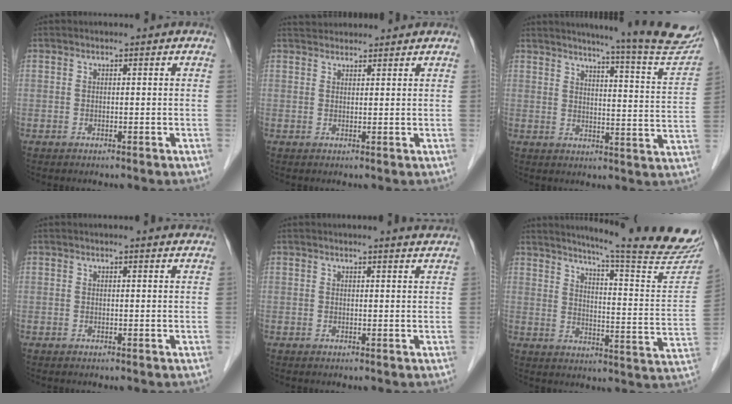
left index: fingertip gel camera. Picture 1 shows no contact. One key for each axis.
{"total": 4.1, "fx": 3.9, "fy": 0.9, "fz": 0.5, "tx": -0.010, "ty": 0.035, "tz": 0.063}
{"total": 19.2, "fx": 17.5, "fy": -0.2, "fz": 8.1, "tx": -0.106, "ty": -0.082, "tz": 0.198}
{"total": 2.5, "fx": 2.4, "fy": 0.0, "fz": 0.5, "tx": -0.011, "ty": 0.001, "tz": 0.020}
{"total": 3.4, "fx": 3.2, "fy": -0.3, "fz": 0.9, "tx": -0.015, "ty": -0.004, "tz": 0.027}
{"total": 23.4, "fx": 21.1, "fy": -0.6, "fz": 10.0, "tx": -0.145, "ty": -0.101, "tz": 0.258}